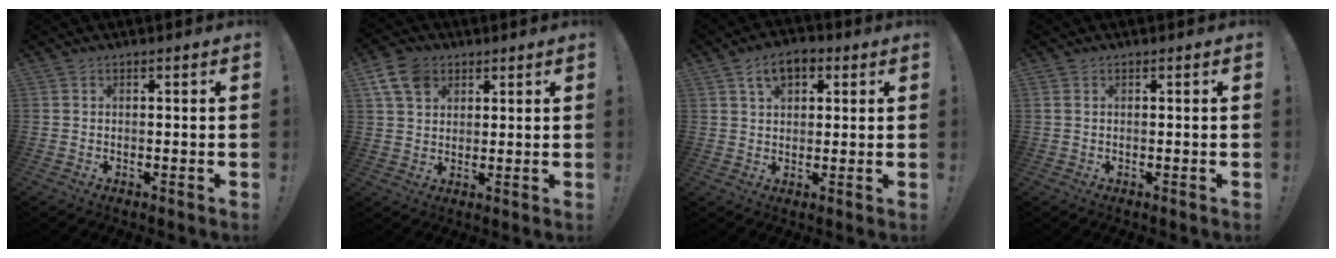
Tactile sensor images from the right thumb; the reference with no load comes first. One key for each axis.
{"total": 9.0, "fx": 4.6, "fy": 6.3, "fz": 4.3, "tx": -0.072, "ty": -0.008, "tz": 0.092}
{"total": 7.5, "fx": 3.4, "fy": 4.7, "fz": 4.7, "tx": -0.067, "ty": 0.002, "tz": 0.061}
{"total": 0.7, "fx": 0.2, "fy": 0.4, "fz": 0.5, "tx": -0.017, "ty": 0.005, "tz": 0.006}